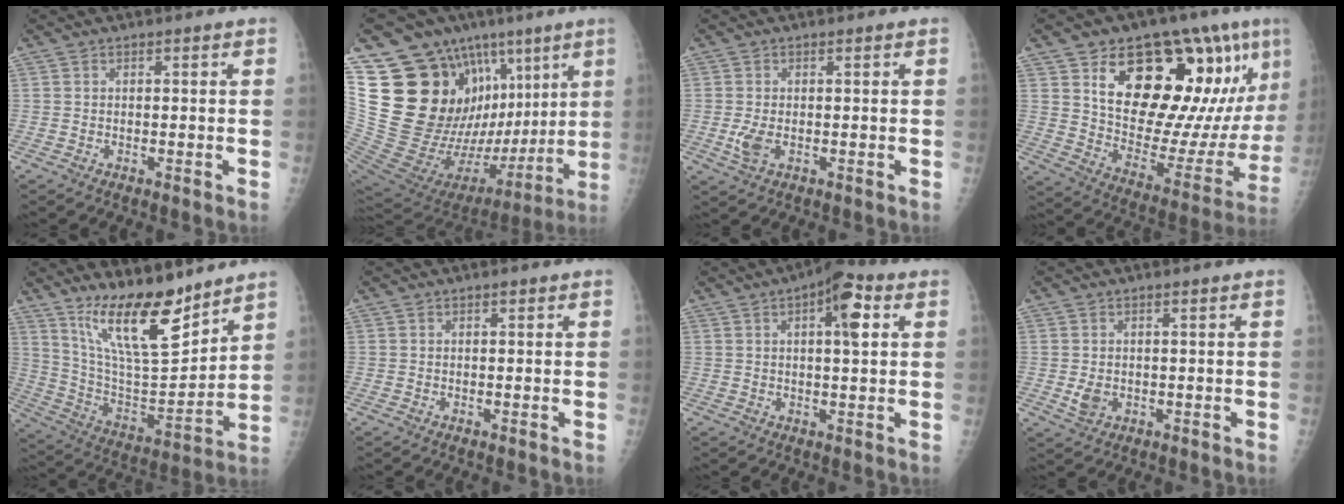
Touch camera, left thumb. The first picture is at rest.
{"total": 32.3, "force": [9.3, 18.7, 24.6], "torque": [-0.364, 0.000, 0.182]}
{"total": 3.0, "force": [-0.4, 1.6, 2.5], "torque": [-0.060, -0.006, -0.009]}
{"total": 29.0, "force": [12.0, 11.6, 23.6], "torque": [-0.304, -0.026, 0.199]}
{"total": 17.6, "force": [12.9, 4.9, 10.8], "torque": [-0.151, -0.086, 0.241]}
{"total": 0.0}
{"total": 7.9, "force": [2.7, 2.7, 6.9], "torque": [-0.088, 0.007, 0.032]}
{"total": 2.5, "force": [-0.3, 1.9, 1.6], "torque": [-0.024, -0.004, 0.000]}